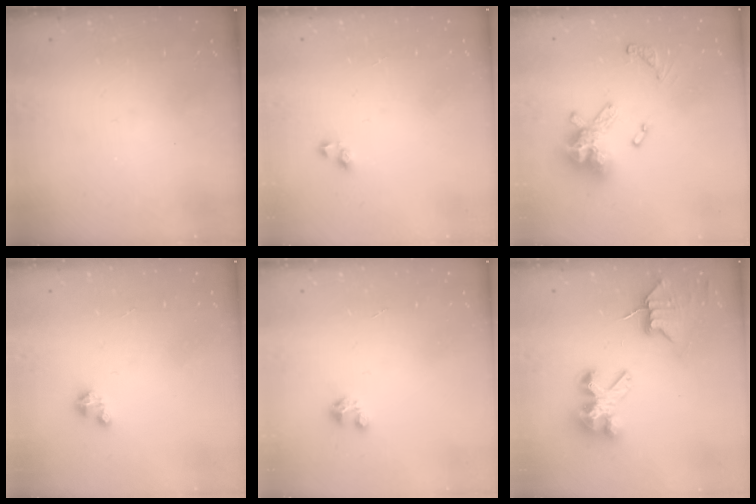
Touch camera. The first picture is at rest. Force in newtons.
{"total": 2.9, "press": 2.9, "slide": 0.3}
{"total": 13.7, "press": 13.6, "slide": 1.8}
{"total": 0.9, "press": 0.9, "slide": 0.2}
{"total": 1.8, "press": 1.8, "slide": 0.1}
{"total": 7.7, "press": 7.7, "slide": 0.7}